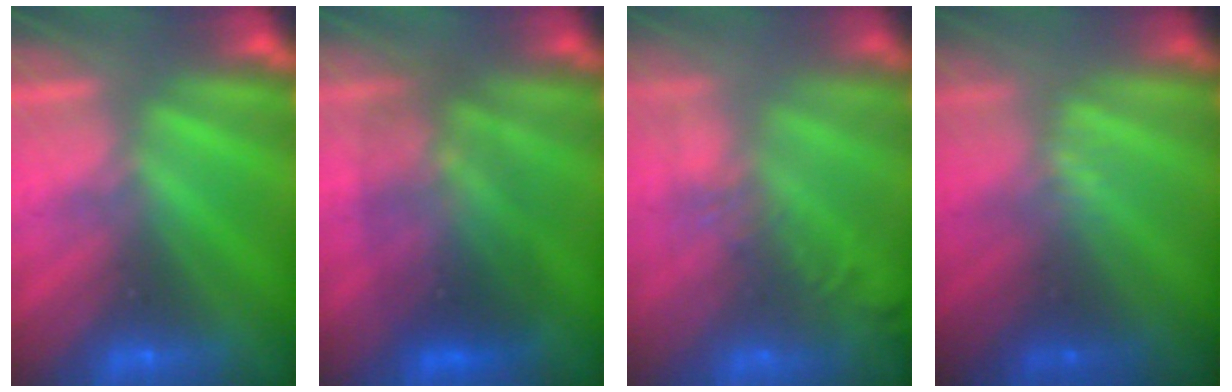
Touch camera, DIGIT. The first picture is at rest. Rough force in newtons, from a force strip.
{"total": 3.3}
{"total": 9.9}
{"total": 2.3}